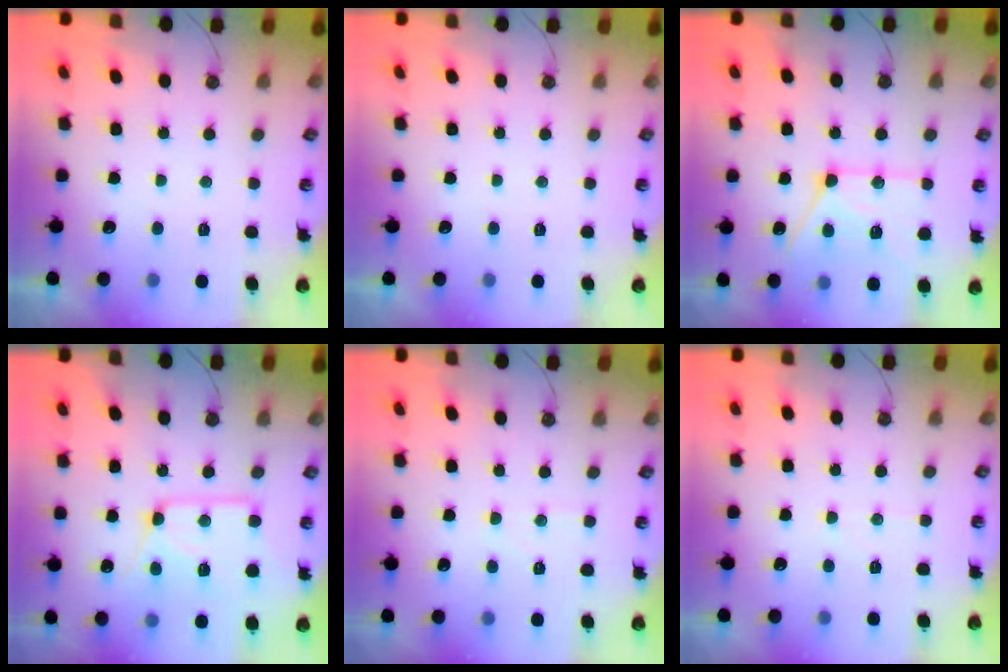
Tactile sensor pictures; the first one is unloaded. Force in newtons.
{"total": 0.0}
{"total": 16.4, "press": 16.3, "slide": 1.4}
{"total": 13.9, "press": 13.9, "slide": 0.9}
{"total": 4.0, "press": 4.0, "slide": 0.5}
{"total": 4.5, "press": 4.5, "slide": 0.6}